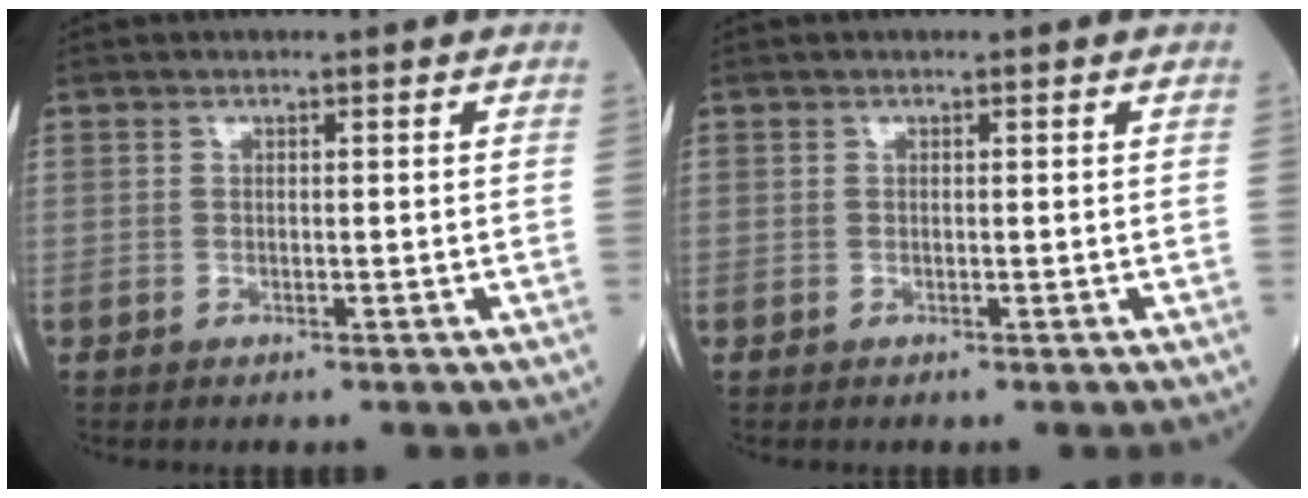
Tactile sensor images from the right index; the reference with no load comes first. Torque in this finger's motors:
{"motor_torque": [0.11, 0.14, 0.08, 0.01]}